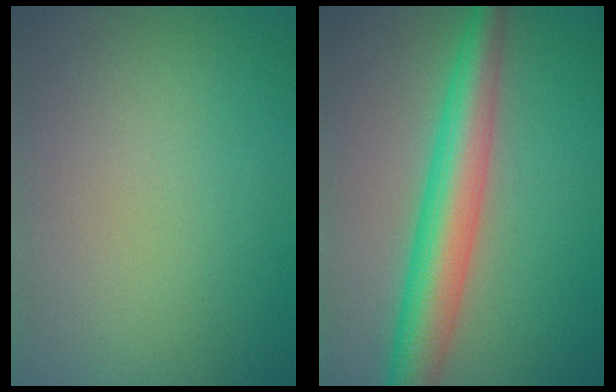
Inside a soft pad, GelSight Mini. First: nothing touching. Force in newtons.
{"total": 6.3, "press": 6.3, "slide": 0.1}